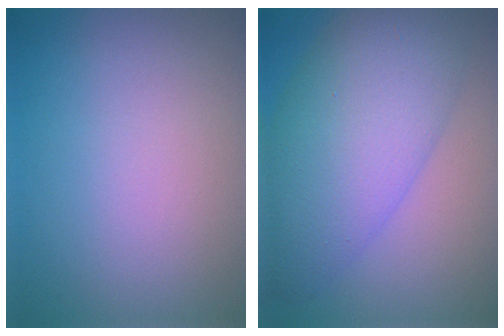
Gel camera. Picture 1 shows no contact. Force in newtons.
{"total": 9.5, "press": 9.5, "slide": 0.3}